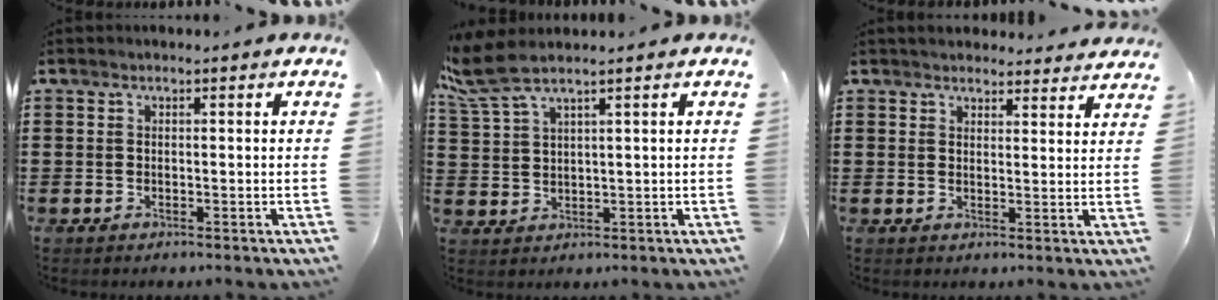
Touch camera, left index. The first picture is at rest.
{"total": 5.7, "force": [4.0, 1.3, 3.9], "torque": [-0.106, -0.011, 0.067]}
{"total": 3.1, "force": [3.0, 0.4, 0.2], "torque": [-0.004, -0.013, 0.056]}